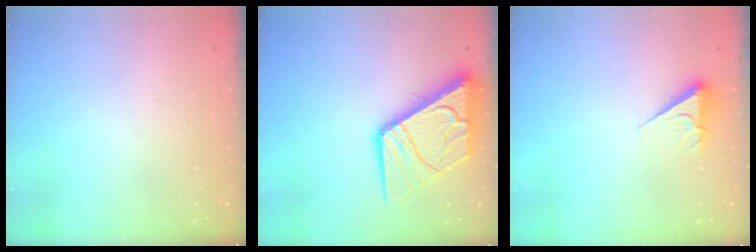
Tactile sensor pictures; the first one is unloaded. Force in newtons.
{"total": 15.4, "press": 15.3, "slide": 1.7}
{"total": 4.4, "press": 4.3, "slide": 0.8}